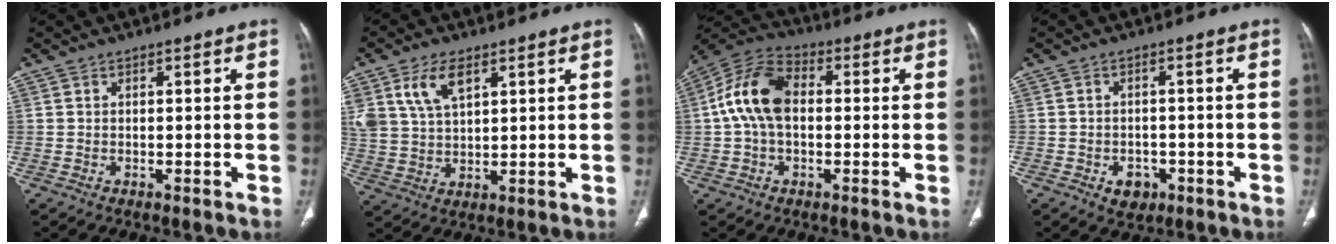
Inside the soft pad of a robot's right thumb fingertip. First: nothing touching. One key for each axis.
{"total": 8.7, "fx": 4.4, "fy": 4.7, "fz": 5.9, "tx": -0.112, "ty": -0.012, "tz": 0.094}
{"total": 12.3, "fx": 0.7, "fy": 7.8, "fz": 9.4, "tx": -0.182, "ty": 0.032, "tz": 0.001}
{"total": 4.1, "fx": -1.8, "fy": 3.1, "fz": 2.0, "tx": -0.012, "ty": 0.010, "tz": -0.016}